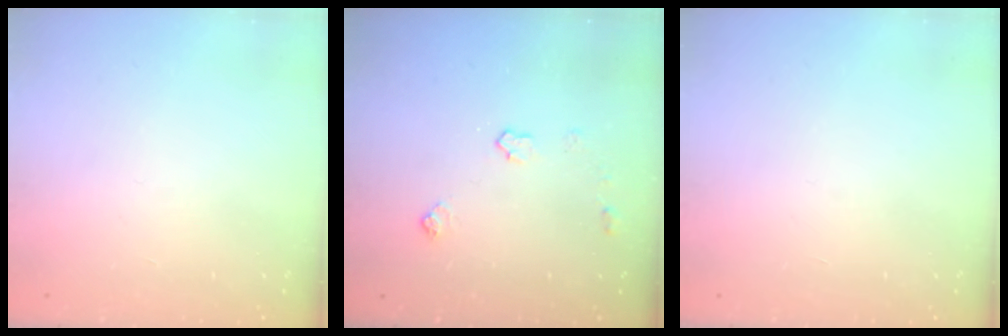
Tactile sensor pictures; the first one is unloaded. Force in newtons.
{"total": 5.5, "press": 5.5, "slide": 0.7}
{"total": 0.0}